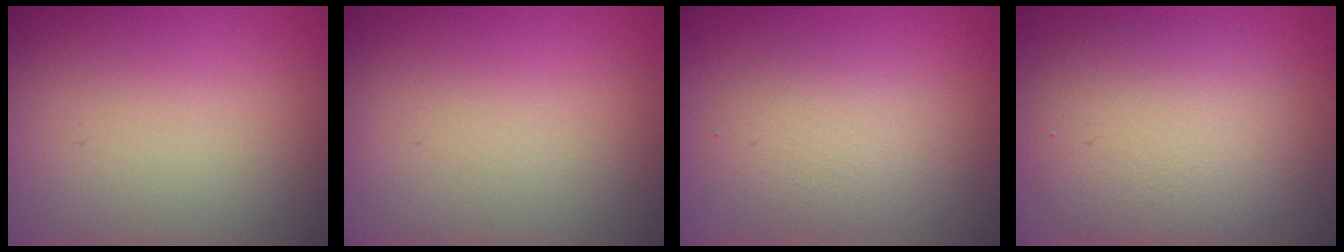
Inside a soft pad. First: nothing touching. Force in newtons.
{"total": 0.0}
{"total": 2.9, "press": 2.9, "slide": 0.3}
{"total": 6.5, "press": 6.5, "slide": 0.3}